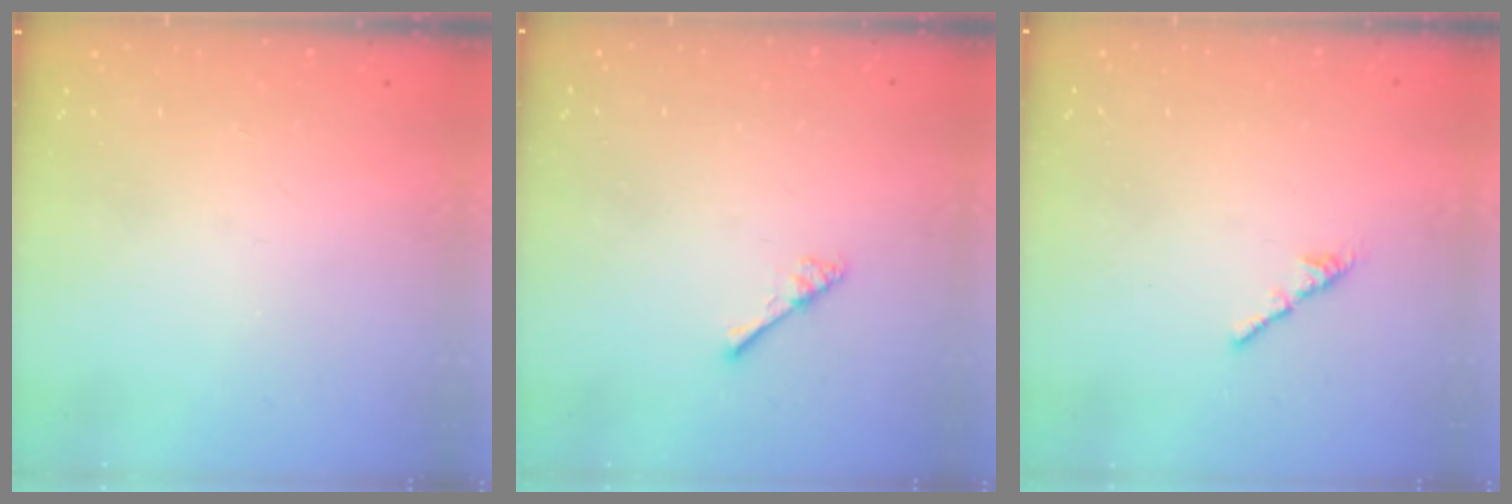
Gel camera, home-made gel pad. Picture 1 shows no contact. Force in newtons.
{"total": 2.5, "press": 2.5, "slide": 0.4}
{"total": 2.1, "press": 2.0, "slide": 0.7}